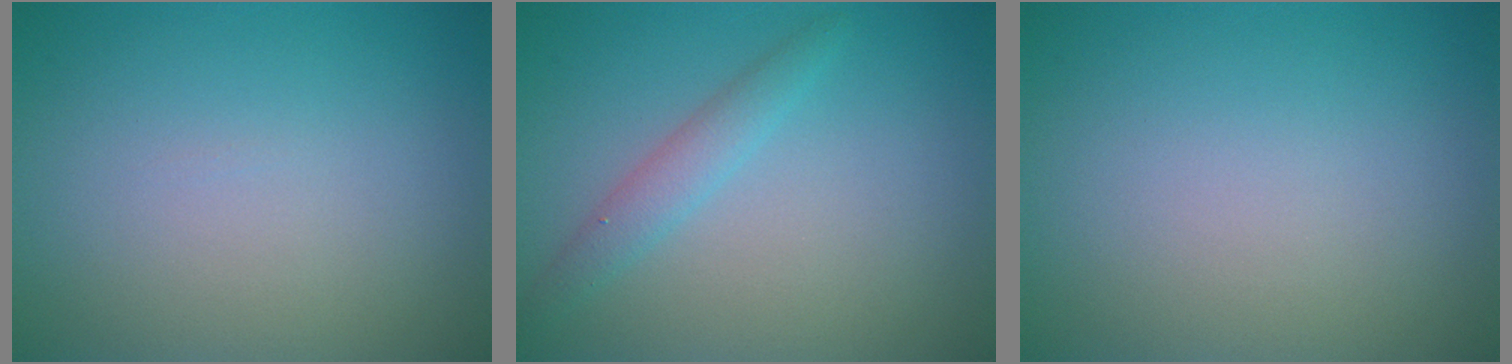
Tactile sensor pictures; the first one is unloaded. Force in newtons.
{"total": 1.9, "press": 1.9, "slide": 0.0}
{"total": 0.0}